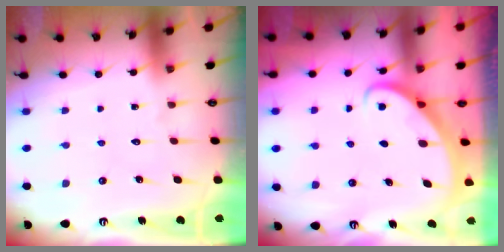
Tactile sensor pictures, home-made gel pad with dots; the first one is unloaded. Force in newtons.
{"total": 2.8, "press": 2.8, "slide": 0.2}